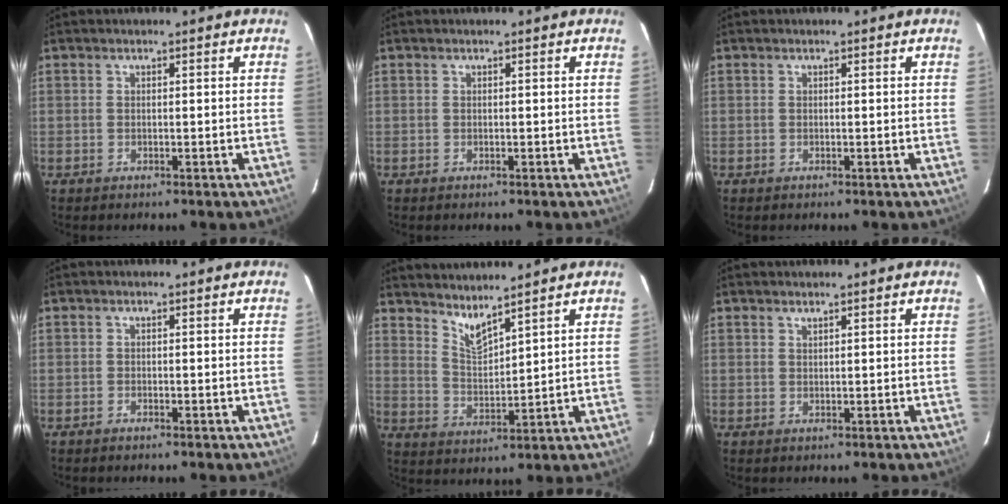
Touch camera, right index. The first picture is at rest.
{"total": 0.0}
{"total": 0.0}
{"total": 0.6, "force": [-0.5, 0.1, 0.1], "torque": [-0.004, 0.000, -0.012]}
{"total": 5.5, "force": [4.8, 0.6, 2.6], "torque": [-0.048, -0.010, 0.091]}
{"total": 0.5, "force": [0.5, 0.0, 0.2], "torque": [-0.005, -0.002, 0.009]}